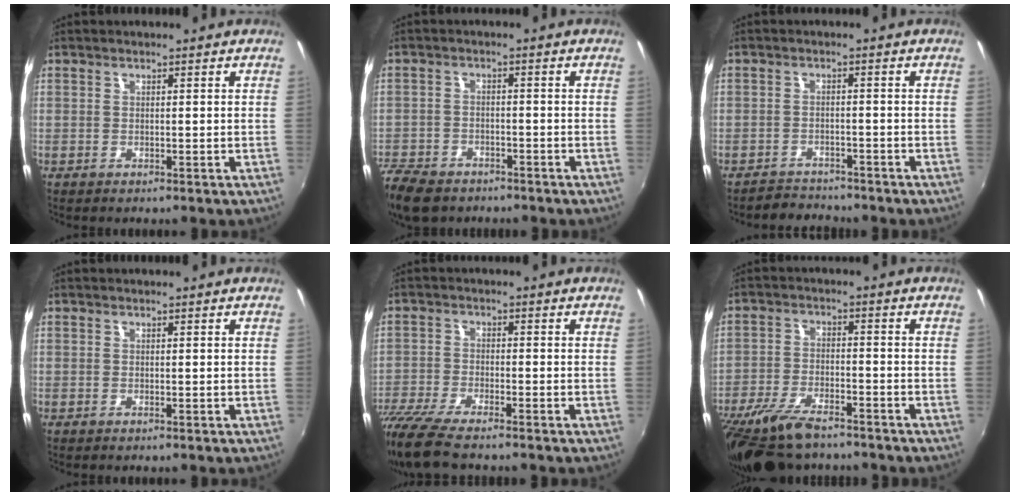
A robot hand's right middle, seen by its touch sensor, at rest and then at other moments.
{"total": 11.2, "force": [-8.2, 6.1, 4.4], "torque": [-0.138, -0.020, -0.149]}
{"total": 4.0, "force": [-3.7, 1.4, -0.2], "torque": [-0.013, 0.006, -0.065]}
{"total": 0.0}
{"total": 11.3, "force": [-9.3, 2.1, 6.0], "torque": [-0.147, -0.044, -0.176]}
{"total": 14.0, "force": [-11.2, 4.7, 7.0], "torque": [-0.162, -0.029, -0.205]}